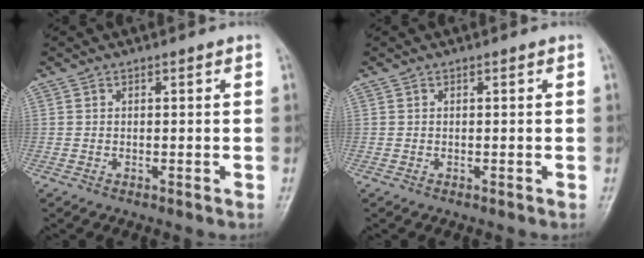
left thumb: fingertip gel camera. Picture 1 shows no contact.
{"total": 0.0}